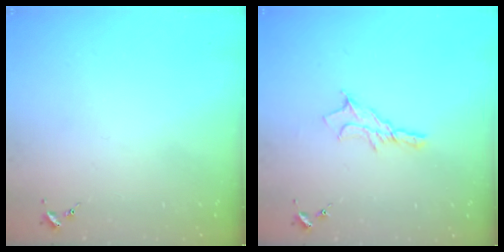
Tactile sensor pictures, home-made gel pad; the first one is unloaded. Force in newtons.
{"total": 8.7, "press": 8.6, "slide": 0.5}